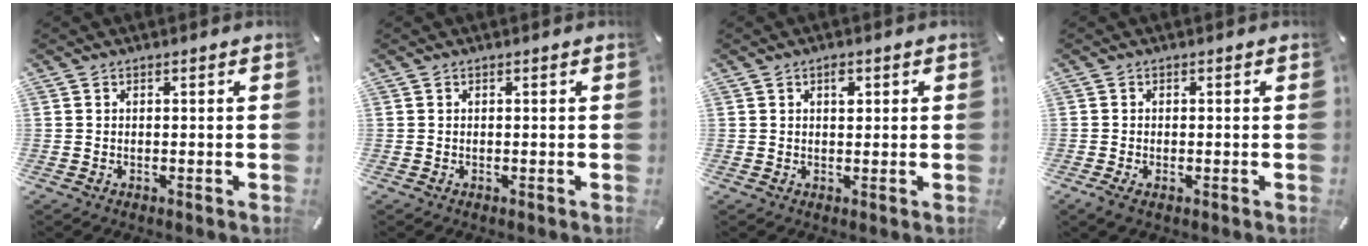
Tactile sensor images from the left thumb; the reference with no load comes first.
{"total": 0.0}
{"total": 2.3, "force": [0.8, 1.4, 1.6], "torque": [-0.018, -0.003, 0.011]}
{"total": 1.4, "force": [-0.5, 0.8, 1.0], "torque": [-0.019, 0.000, -0.008]}